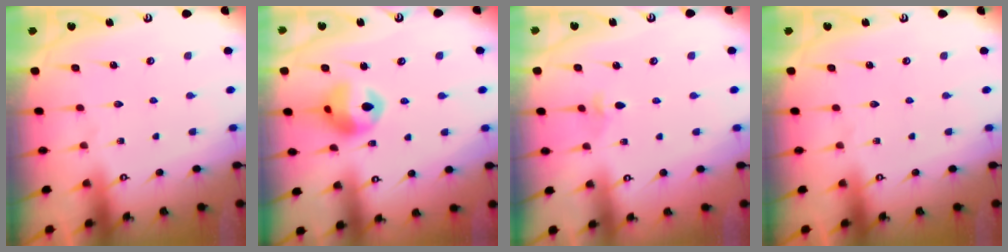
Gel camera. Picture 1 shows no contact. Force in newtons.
{"total": 12.1, "press": 12.0, "slide": 1.6}
{"total": 3.7, "press": 3.5, "slide": 0.9}
{"total": 0.0}